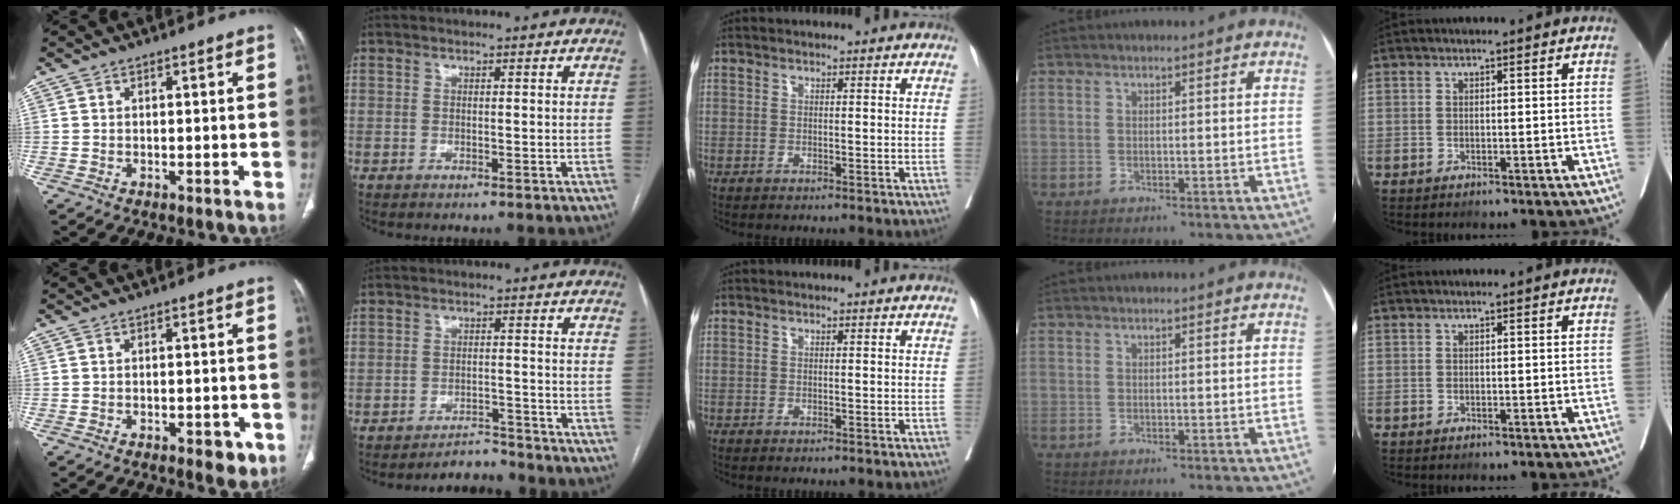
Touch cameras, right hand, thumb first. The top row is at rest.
{"thumb": {"total": 3.6, "force": [-1.7, 1.8, 2.7], "torque": [-0.023, 0.004, -0.017]}, "index": {"total": 3.4, "force": [-3.3, 0.7, -0.3], "torque": [0.008, 0.001, -0.051]}}